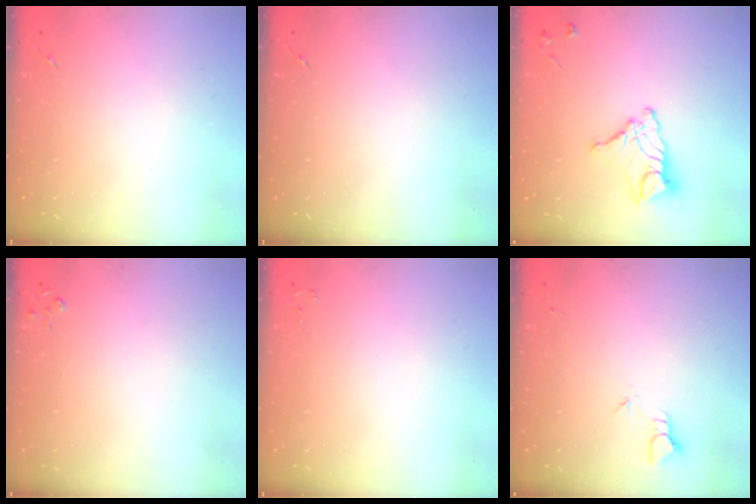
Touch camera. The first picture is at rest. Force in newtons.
{"total": 0.0}
{"total": 12.7, "press": 12.6, "slide": 1.1}
{"total": 2.8, "press": 2.8, "slide": 0.3}
{"total": 2.0, "press": 2.0, "slide": 0.3}
{"total": 2.3, "press": 2.3, "slide": 0.1}